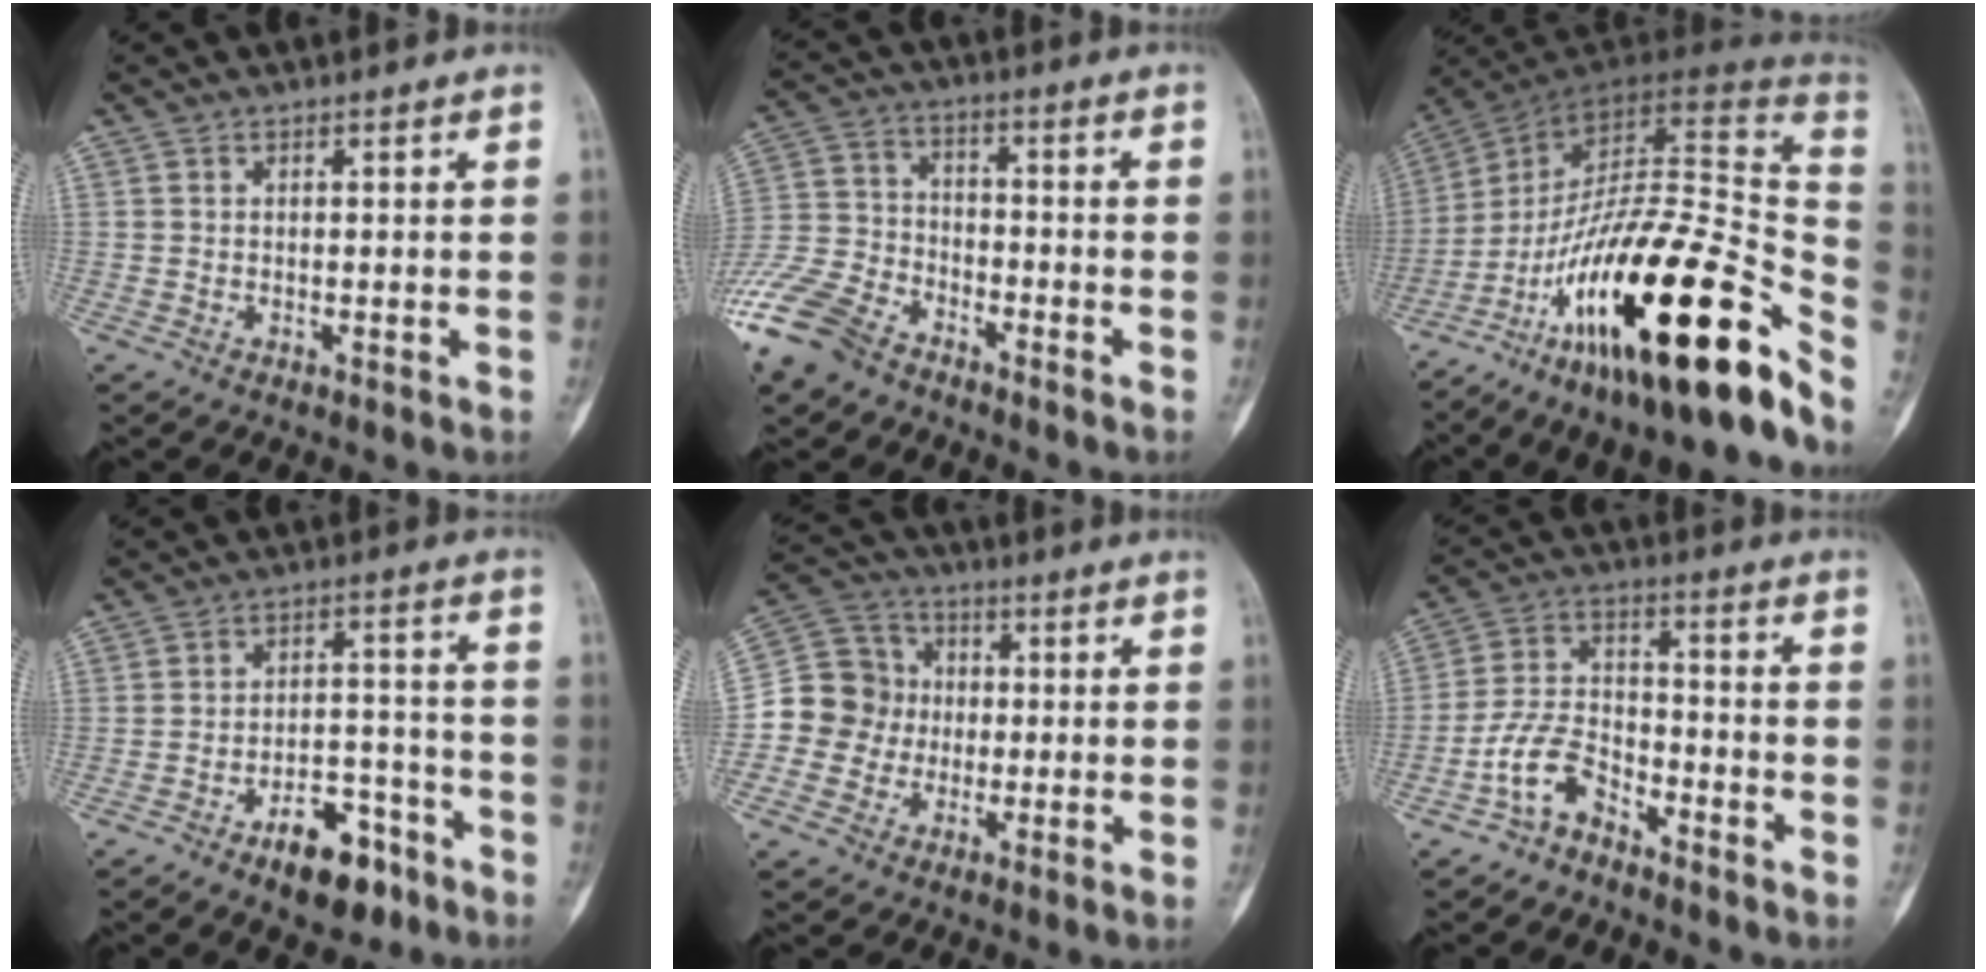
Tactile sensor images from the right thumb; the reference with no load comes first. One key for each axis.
{"total": 14.2, "fx": -10.0, "fy": 7.6, "fz": 6.5, "tx": -0.149, "ty": 0.027, "tz": -0.197}
{"total": 35.0, "fx": -16.4, "fy": 10.2, "fz": 29.2, "tx": -0.372, "ty": 0.076, "tz": -0.258}
{"total": 10.0, "fx": -6.3, "fy": 5.2, "fz": 5.8, "tx": -0.060, "ty": 0.053, "tz": -0.093}
{"total": 11.4, "fx": -1.2, "fy": 10.9, "fz": 3.0, "tx": -0.027, "ty": 0.035, "tz": -0.026}
{"total": 8.2, "fx": -5.4, "fy": 4.5, "fz": 4.2, "tx": -0.087, "ty": 0.052, "tz": -0.110}